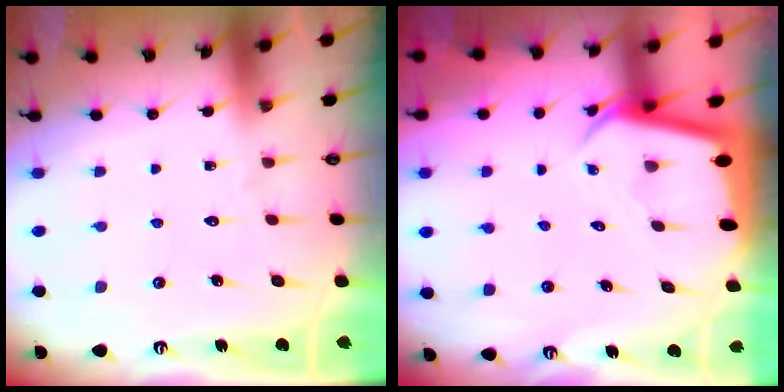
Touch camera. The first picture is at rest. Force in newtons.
{"total": 2.8, "press": 2.7, "slide": 0.3}